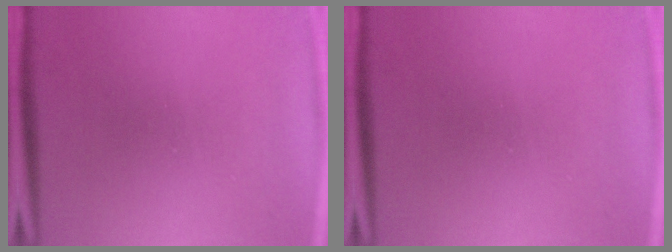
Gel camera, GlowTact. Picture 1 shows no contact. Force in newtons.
{"total": 0.0}